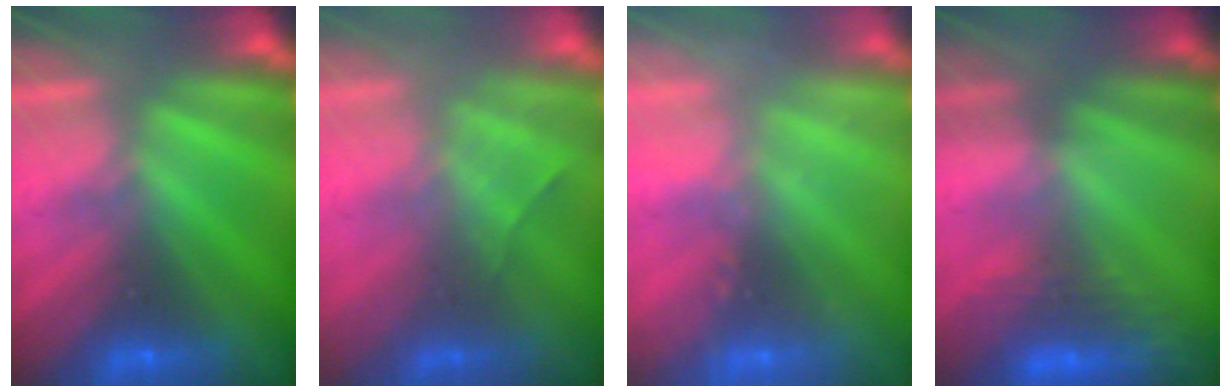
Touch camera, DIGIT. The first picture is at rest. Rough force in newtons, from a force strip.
{"total": 2.2}
{"total": 2.4}
{"total": 3.0}